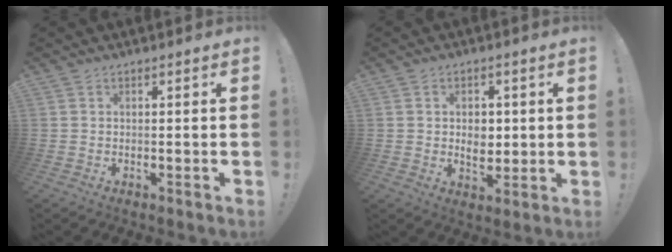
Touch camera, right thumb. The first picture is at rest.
{"total": 5.9, "force": [0.5, 4.8, 3.4], "torque": [-0.035, 0.000, 0.007]}